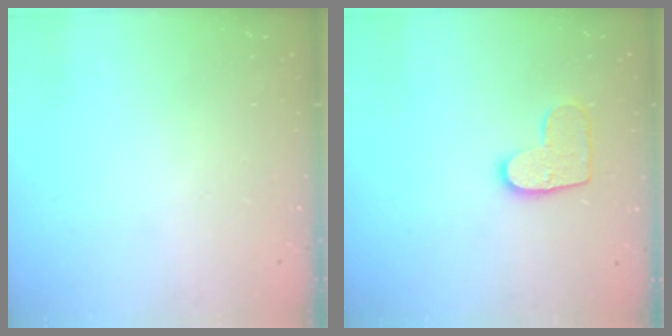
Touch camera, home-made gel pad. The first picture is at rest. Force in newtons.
{"total": 10.0, "press": 10.0, "slide": 0.5}